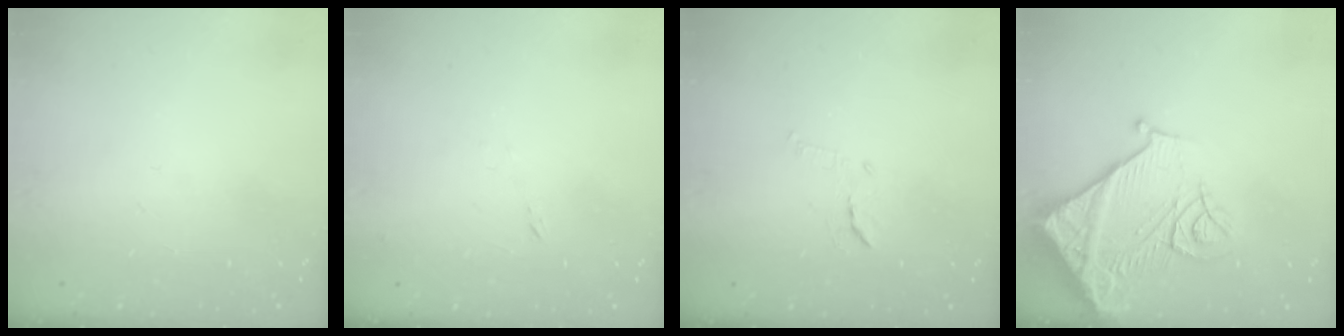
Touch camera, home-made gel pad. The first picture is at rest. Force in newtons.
{"total": 7.2, "press": 7.1, "slide": 0.6}
{"total": 9.1, "press": 9.1, "slide": 0.4}
{"total": 15.3, "press": 15.2, "slide": 1.9}